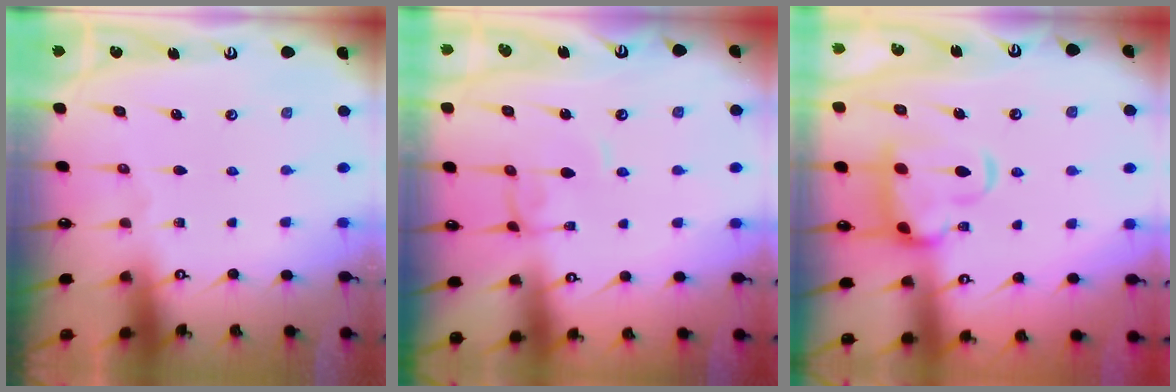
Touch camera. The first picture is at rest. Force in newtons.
{"total": 2.0, "press": 2.0, "slide": 0.1}
{"total": 7.0, "press": 6.8, "slide": 1.7}